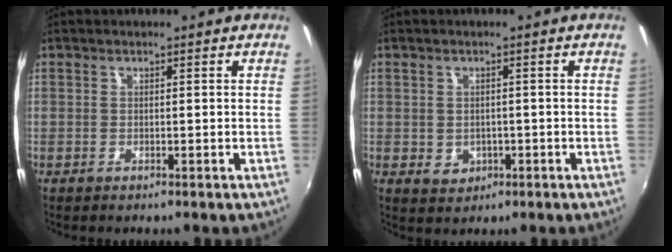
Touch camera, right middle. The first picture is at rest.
{"total": 3.0, "force": [-0.5, 2.7, 1.3], "torque": [-0.025, 0.000, -0.002]}